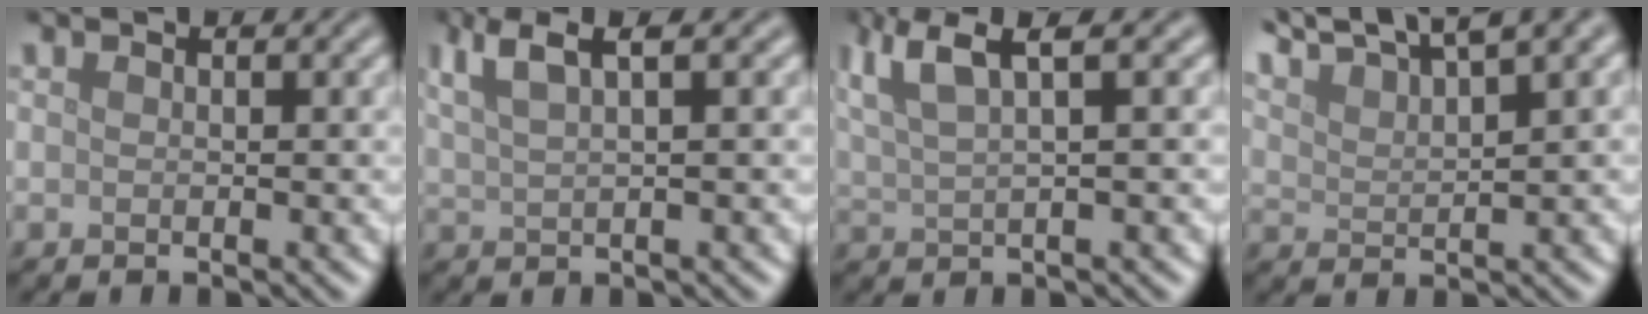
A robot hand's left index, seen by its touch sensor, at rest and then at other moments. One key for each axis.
{"total": 4.2, "fx": 2.7, "fy": 1.0, "fz": 3.1, "tx": -0.053, "ty": 0.015, "tz": 0.051}
{"total": 5.9, "fx": 3.6, "fy": 1.3, "fz": 4.5, "tx": -0.081, "ty": 0.019, "tz": 0.069}
{"total": 8.3, "fx": 7.0, "fy": 1.5, "fz": 4.2, "tx": -0.075, "ty": 0.023, "tz": 0.104}